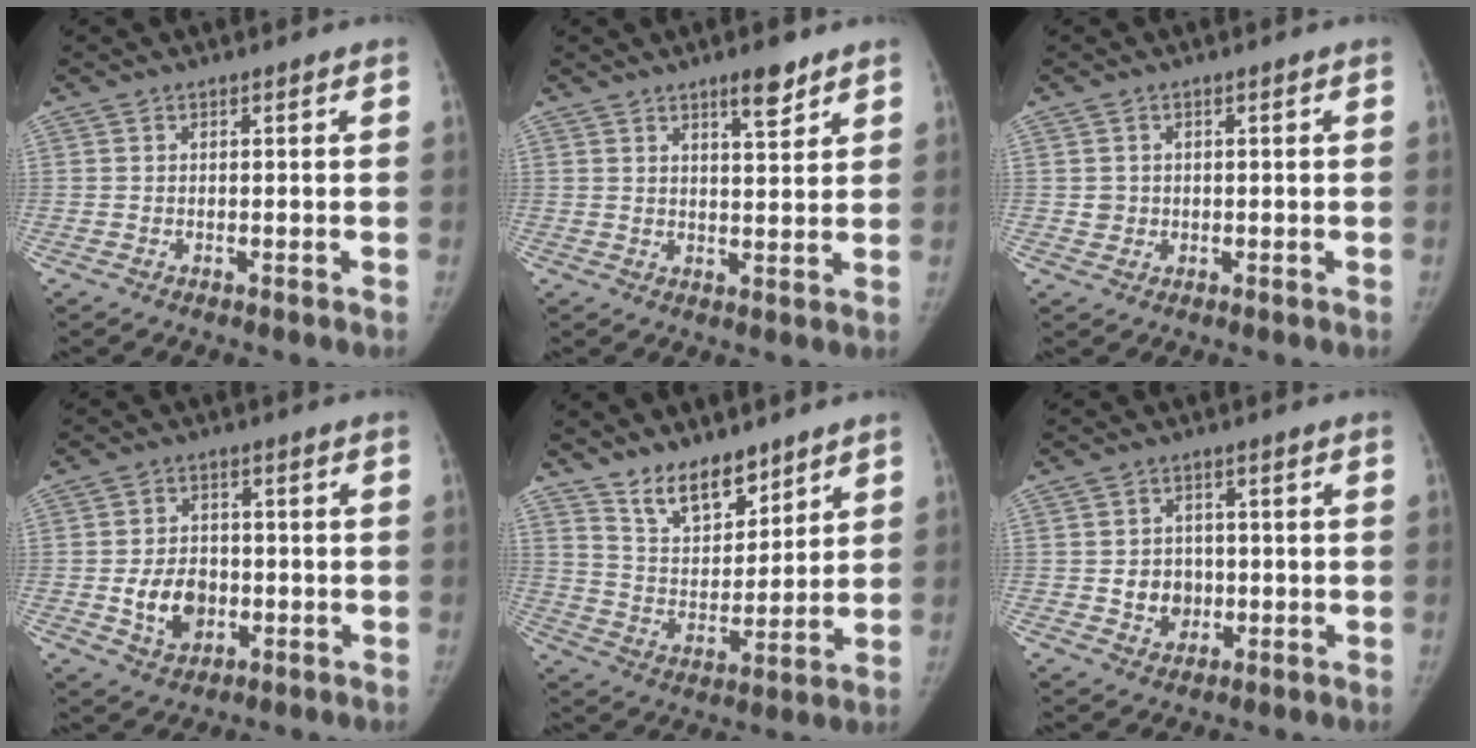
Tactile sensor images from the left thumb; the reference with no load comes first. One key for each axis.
{"total": 5.4, "fx": 3.7, "fy": 1.4, "fz": 3.6, "tx": -0.038, "ty": -0.026, "tz": 0.056}
{"total": 1.9, "fx": 0.0, "fy": 1.9, "fz": 0.3, "tx": 0.008, "ty": 0.003, "tz": 0.004}
{"total": 8.2, "fx": -1.7, "fy": 6.2, "fz": 5.1, "tx": -0.059, "ty": 0.008, "tz": -0.023}
{"total": 11.0, "fx": 8.5, "fy": 5.2, "fz": 4.7, "tx": -0.042, "ty": -0.068, "tz": 0.163}
{"total": 5.7, "fx": -0.7, "fy": 5.0, "fz": 2.5, "tx": -0.007, "ty": 0.008, "tz": -0.006}